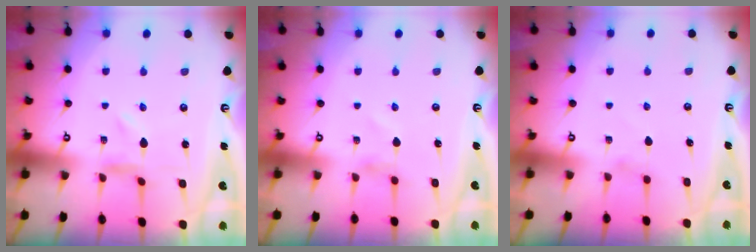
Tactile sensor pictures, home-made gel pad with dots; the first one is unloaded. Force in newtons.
{"total": 0.0}
{"total": 0.8, "press": 0.8, "slide": 0.3}